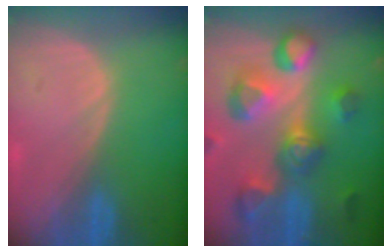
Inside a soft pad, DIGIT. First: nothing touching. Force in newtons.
{"total": 11.3, "press": 10.1, "slide": 5.1}